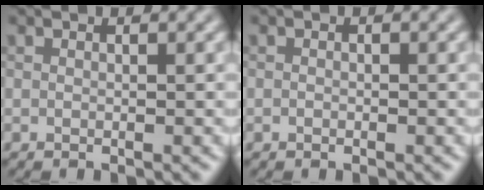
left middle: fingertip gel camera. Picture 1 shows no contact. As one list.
[{"total": 0.6, "force": [-0.6, 0.0, -0.1], "torque": [-0.002, 0.001, -0.006]}]